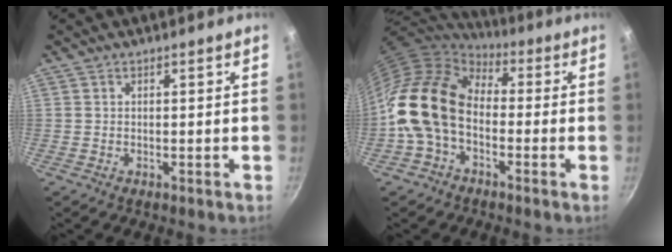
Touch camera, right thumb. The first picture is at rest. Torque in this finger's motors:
{"motor_torque": [1.92, 3.09, 2.03, -0.74, 0.27]}